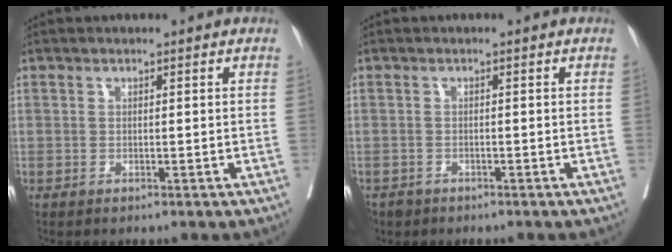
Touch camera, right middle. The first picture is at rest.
{"total": 3.0, "force": [-2.3, 1.9, 0.2], "torque": [-0.005, 0.001, -0.040]}